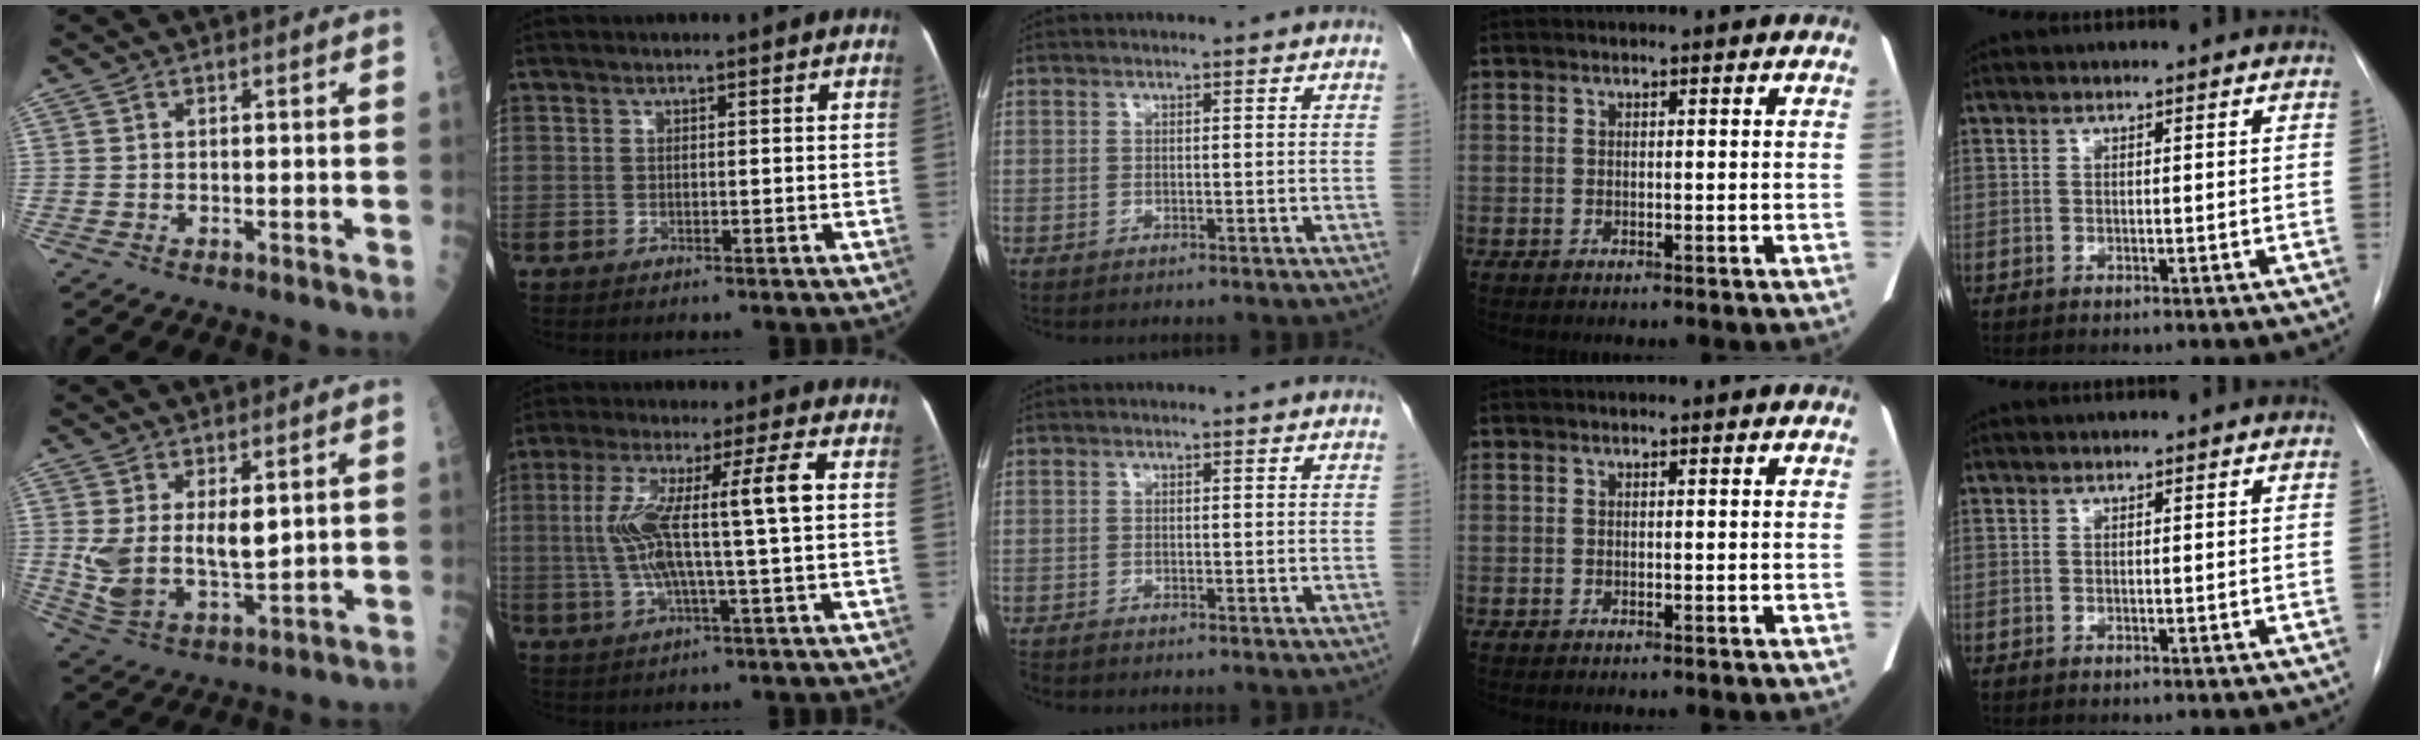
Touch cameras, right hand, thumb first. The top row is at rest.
{"thumb": {"total": 10.0, "force": [2.5, 5.0, 8.3], "torque": [-0.152, -0.024, 0.065]}, "index": {"total": 11.3, "force": [0.8, -0.3, 11.3], "torque": [-0.220, 0.019, 0.012]}, "middle": {"total": 0.6, "force": [-0.6, 0.0, 0.1], "torque": [-0.009, -0.002, -0.013]}}